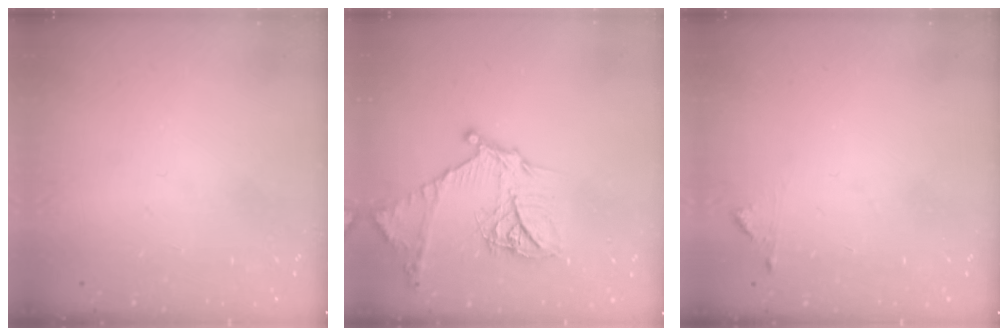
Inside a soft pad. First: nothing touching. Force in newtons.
{"total": 19.1, "press": 19.0, "slide": 1.7}
{"total": 4.4, "press": 4.3, "slide": 0.4}